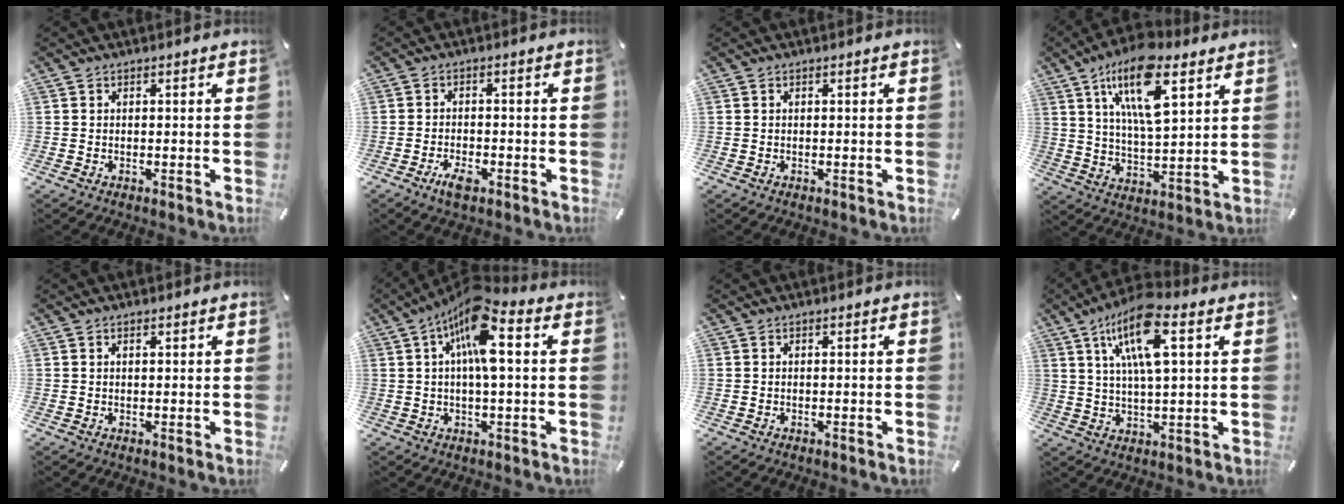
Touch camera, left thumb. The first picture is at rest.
{"total": 3.7, "force": [-2.4, 1.7, 2.3], "torque": [-0.049, 0.007, -0.045]}
{"total": 0.0}
{"total": 16.1, "force": [9.0, 6.3, 11.8], "torque": [-0.224, -0.024, 0.149]}
{"total": 0.5, "force": [0.3, 0.3, 0.2], "torque": [-0.004, 0.000, 0.007]}
{"total": 12.5, "force": [3.4, 4.4, 11.1], "torque": [-0.196, -0.006, 0.059]}
{"total": 0.0}
{"total": 13.4, "force": [5.9, 4.1, 11.3], "torque": [-0.220, -0.006, 0.097]}